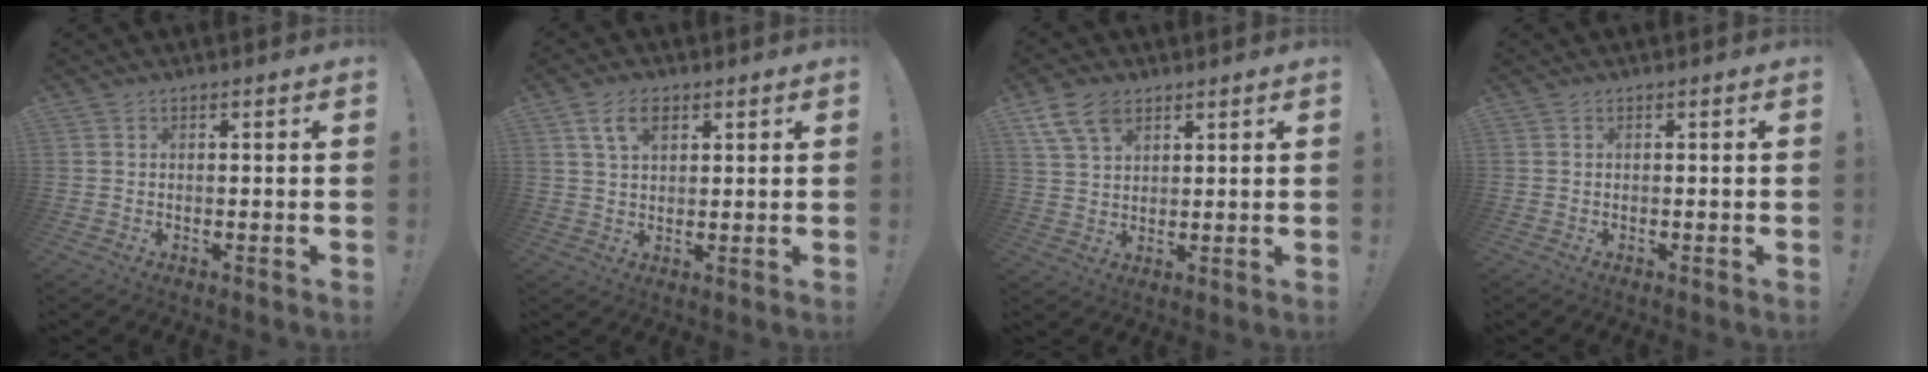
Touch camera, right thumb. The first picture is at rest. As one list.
[{"total": 6.7, "force": [3.0, 3.9, 4.5], "torque": [-0.079, 0.000, 0.057]}, {"total": 8.8, "force": [5.3, 5.4, 4.6], "torque": [-0.090, -0.010, 0.106]}, {"total": 0.0}]